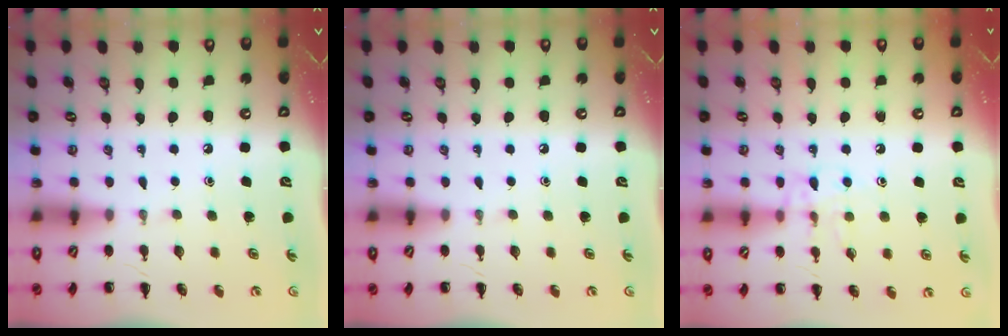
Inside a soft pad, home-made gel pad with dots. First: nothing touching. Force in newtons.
{"total": 0.0}
{"total": 8.5, "press": 8.4, "slide": 1.0}